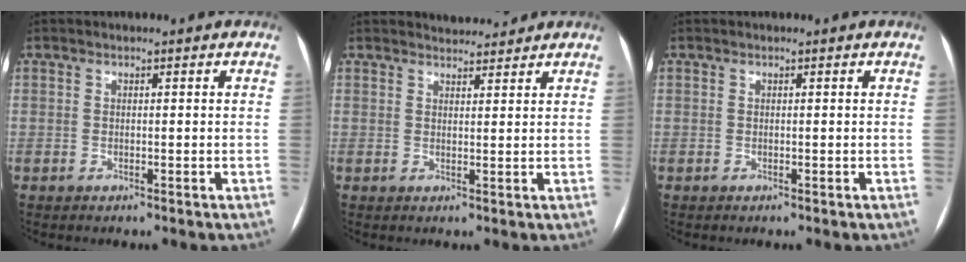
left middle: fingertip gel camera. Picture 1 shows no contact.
{"total": 3.5, "force": [3.5, 0.6, 0.2], "torque": [-0.010, 0.009, 0.051]}
{"total": 0.0}